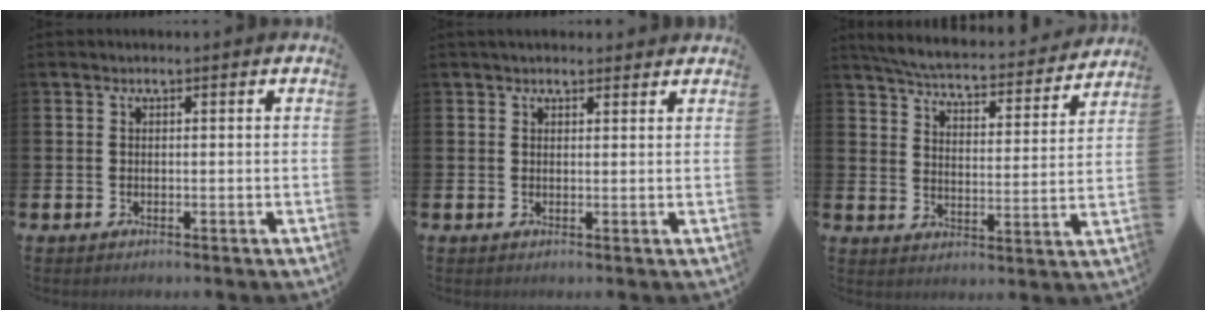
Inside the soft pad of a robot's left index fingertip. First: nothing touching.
{"total": 1.7, "force": [1.6, 0.6, 0.3], "torque": [0.003, -0.003, 0.026]}
{"total": 5.7, "force": [5.4, 0.5, 1.5], "torque": [-0.056, -0.041, 0.091]}